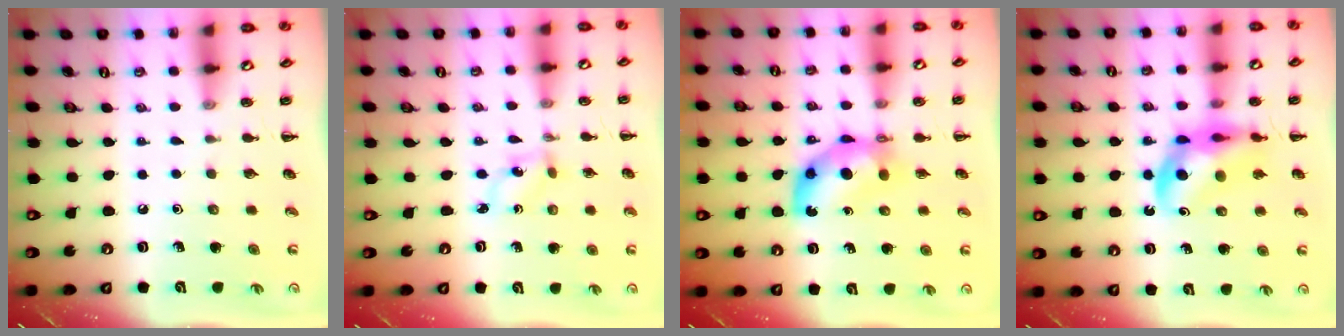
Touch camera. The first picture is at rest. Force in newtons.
{"total": 1.9, "press": 1.8, "slide": 0.7}
{"total": 7.8, "press": 7.6, "slide": 1.7}
{"total": 12.6, "press": 12.0, "slide": 3.5}